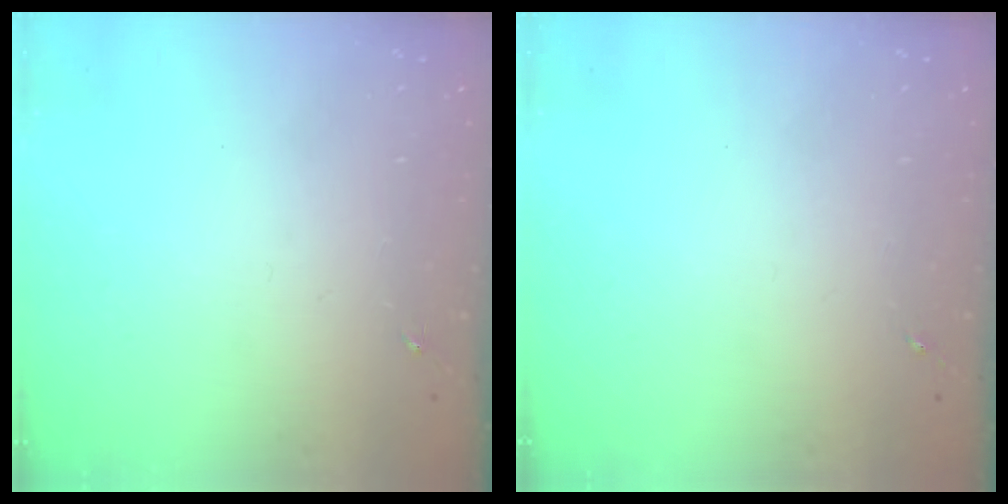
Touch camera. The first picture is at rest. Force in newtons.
{"total": 0.0}